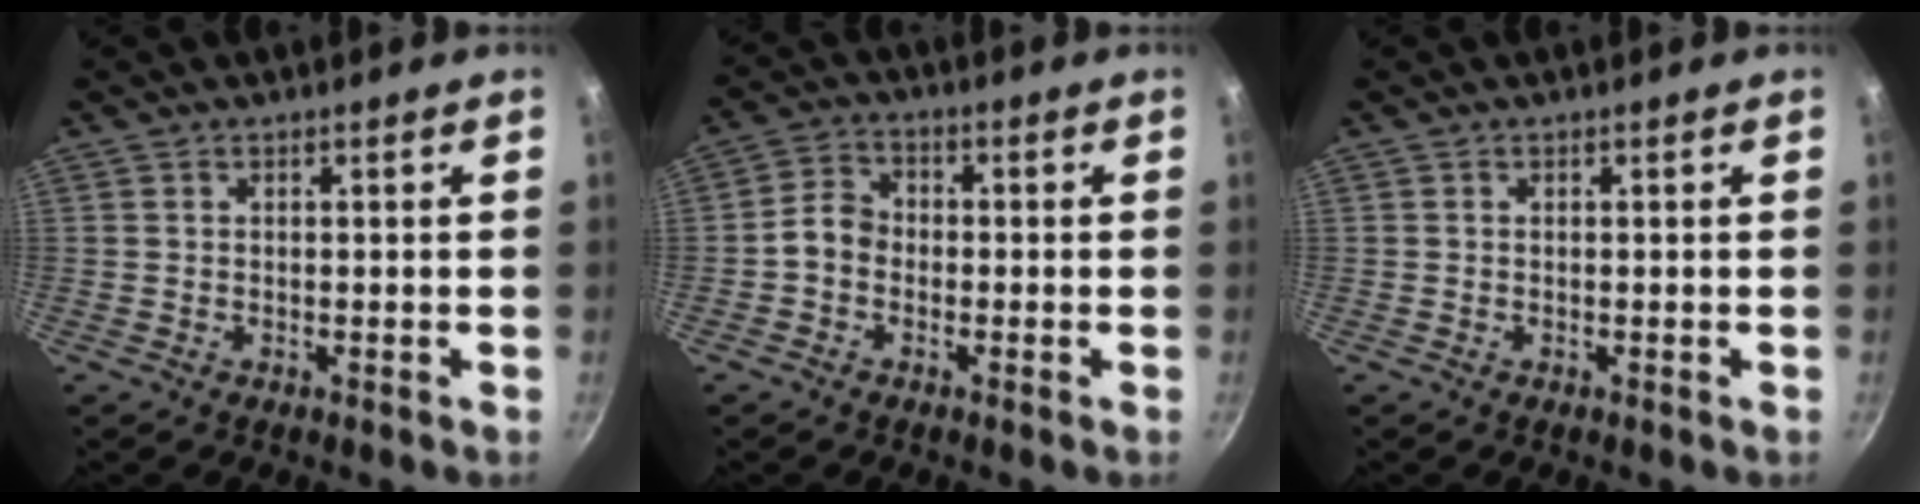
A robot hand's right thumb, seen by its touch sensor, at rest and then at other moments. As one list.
[{"total": 4.7, "force": [-1.3, 3.8, 2.5], "torque": [-0.030, 0.024, -0.037]}, {"total": 0.0}]